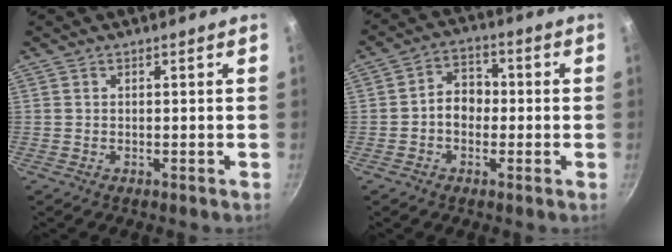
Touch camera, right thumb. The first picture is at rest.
{"total": 6.3, "force": [-0.8, 5.0, 3.7], "torque": [-0.026, 0.023, -0.021]}